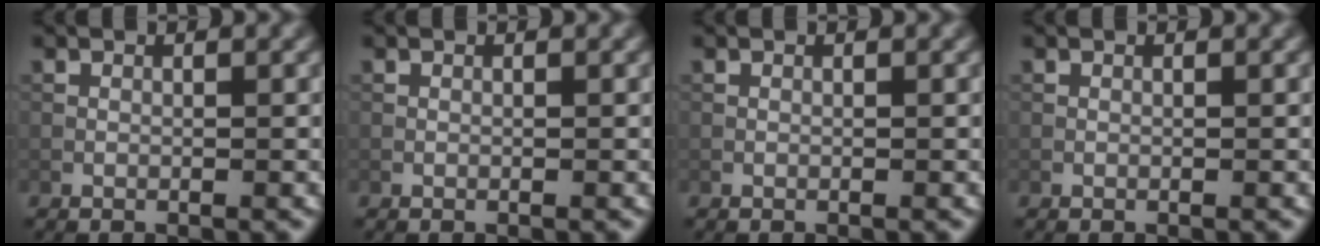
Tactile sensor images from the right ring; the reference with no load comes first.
{"total": 0.0}
{"total": 0.0}
{"total": 0.0}